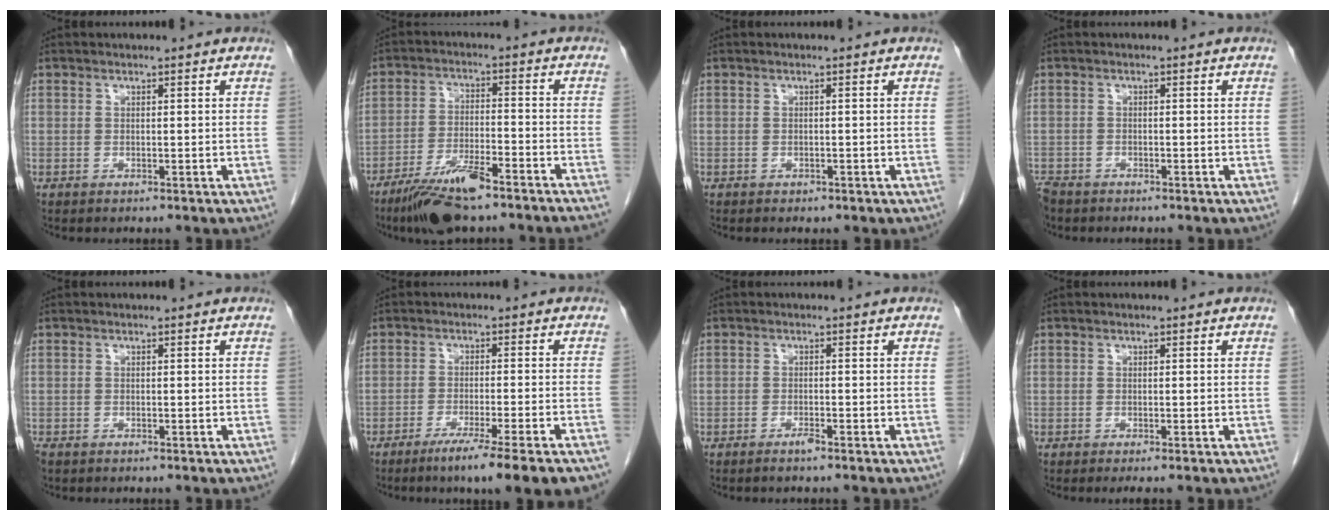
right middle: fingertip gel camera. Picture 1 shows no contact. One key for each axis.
{"total": 10.3, "fx": -7.7, "fy": 1.0, "fz": 6.7, "tx": -0.121, "ty": -0.018, "tz": -0.135}
{"total": 0.7, "fx": -0.4, "fy": 0.5, "fz": 0.2, "tx": -0.006, "ty": 0.001, "tz": -0.004}
{"total": 3.8, "fx": -3.2, "fy": 1.8, "fz": 0.9, "tx": -0.020, "ty": -0.005, "tz": -0.058}
{"total": 1.0, "fx": -0.8, "fy": 0.6, "fz": 0.4, "tx": -0.012, "ty": -0.002, "tz": -0.014}
{"total": 10.8, "fx": -7.7, "fy": -0.8, "fz": 7.5, "tx": -0.097, "ty": -0.026, "tz": -0.114}
{"total": 1.4, "fx": -1.1, "fy": 0.0, "fz": 0.9, "tx": -0.019, "ty": -0.001, "tz": -0.019}
{"total": 1.0, "fx": -0.8, "fy": 0.0, "fz": 0.7, "tx": -0.010, "ty": -0.004, "tz": -0.011}